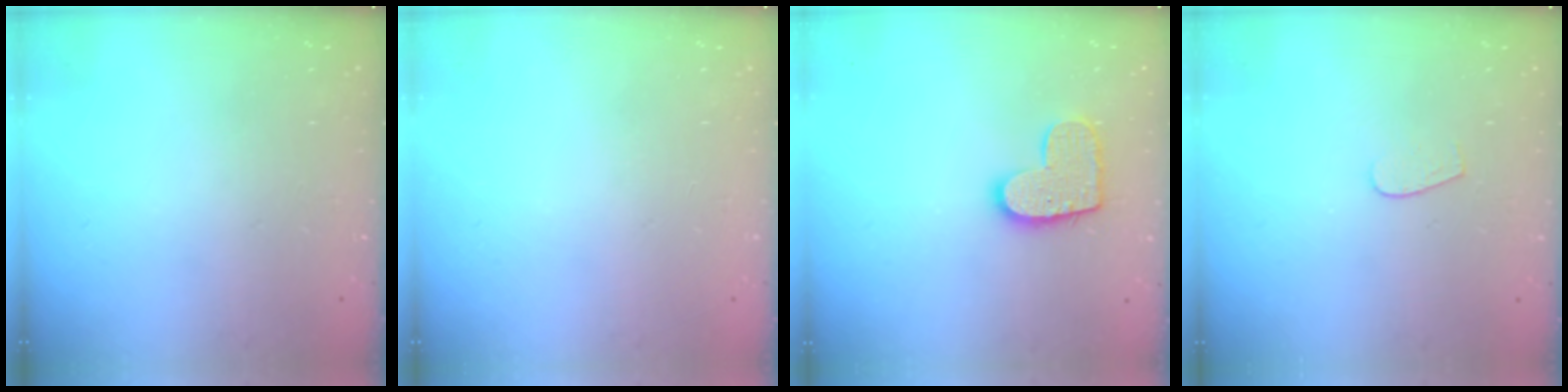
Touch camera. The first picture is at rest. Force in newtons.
{"total": 0.0}
{"total": 11.2, "press": 11.2, "slide": 0.7}
{"total": 3.3, "press": 3.3, "slide": 0.2}